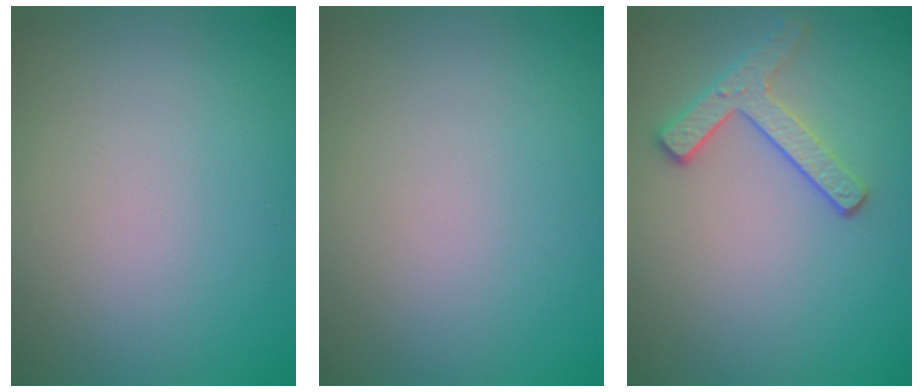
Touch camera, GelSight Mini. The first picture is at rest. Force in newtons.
{"total": 0.0}
{"total": 2.5, "press": 2.3, "slide": 0.9}